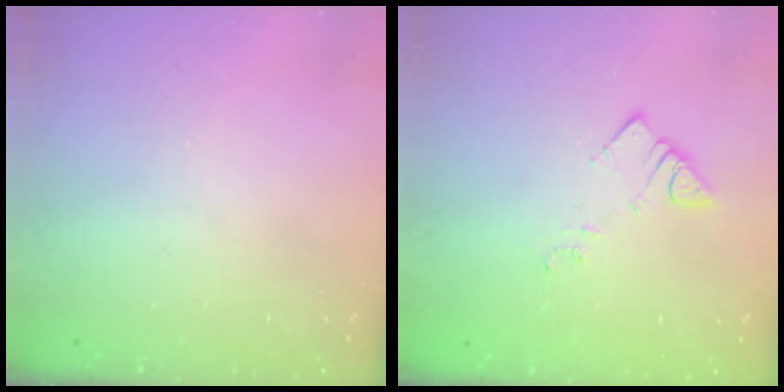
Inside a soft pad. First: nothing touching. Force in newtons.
{"total": 4.9, "press": 4.8, "slide": 0.7}